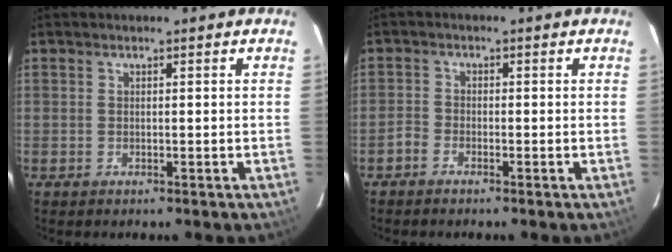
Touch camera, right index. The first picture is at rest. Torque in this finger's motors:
{"motor_torque": [0.01, -0.03, -0.37, -0.21]}